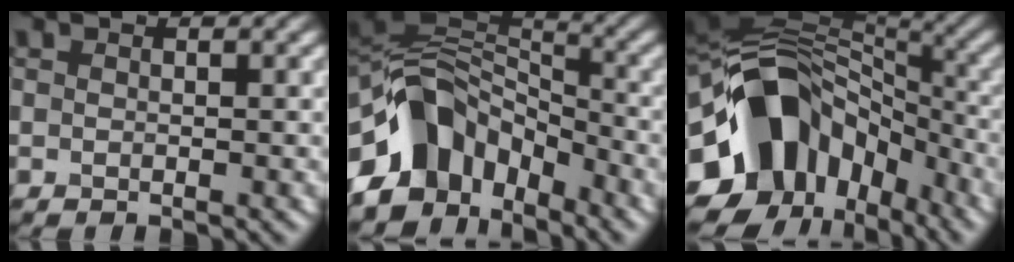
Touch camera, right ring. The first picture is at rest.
{"total": 9.6, "force": [-5.3, 6.3, 5.0], "torque": [-0.068, 0.014, -0.115]}
{"total": 14.7, "force": [-3.5, 11.1, 9.1], "torque": [-0.162, 0.006, -0.071]}